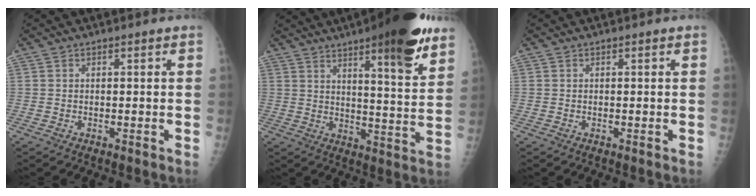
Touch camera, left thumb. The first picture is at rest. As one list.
[{"total": 19.3, "force": [12.3, 3.8, 14.4], "torque": [-0.176, -0.060, 0.171]}, {"total": 0.0}]